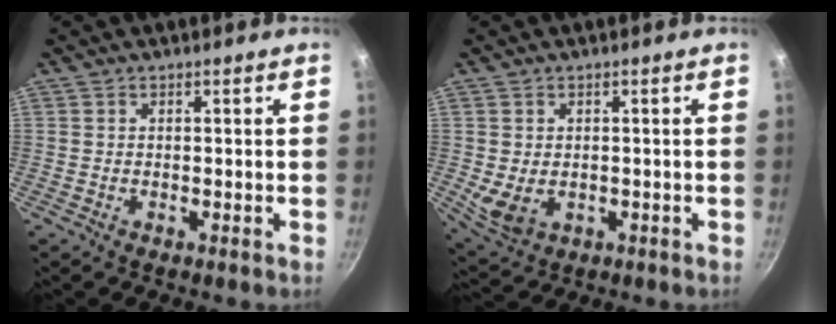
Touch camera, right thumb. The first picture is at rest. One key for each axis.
{"total": 5.7, "fx": -0.3, "fy": 4.2, "fz": 3.7, "tx": -0.064, "ty": -0.012, "tz": 0.009}